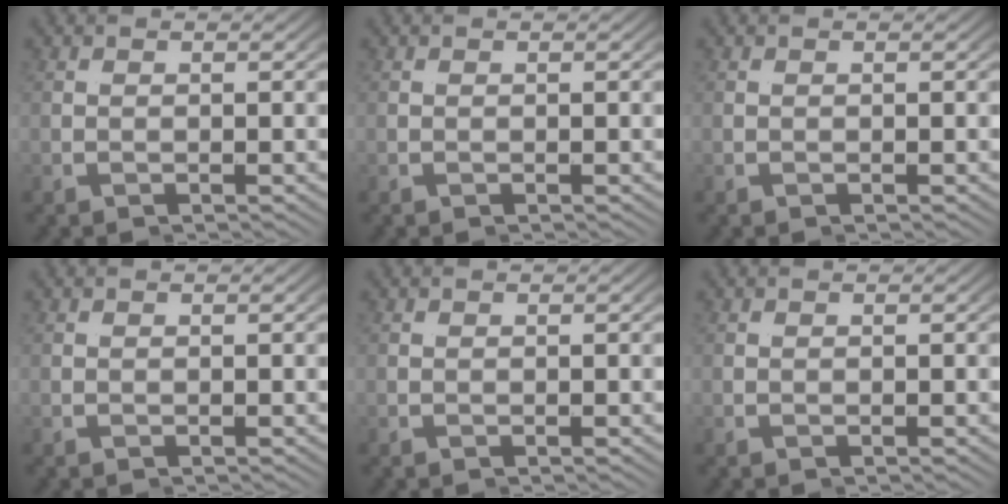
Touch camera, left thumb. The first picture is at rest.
{"total": 0.0}
{"total": 0.0}
{"total": 0.0}
{"total": 0.0}
{"total": 0.0}